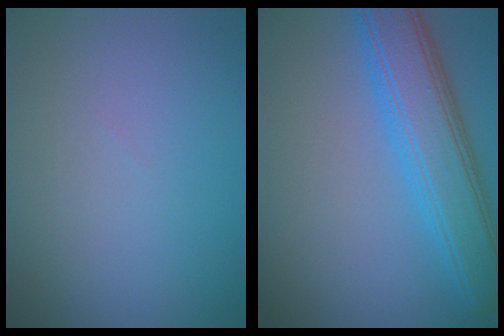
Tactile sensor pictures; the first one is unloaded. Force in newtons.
{"total": 6.6, "press": 6.6, "slide": 0.2}